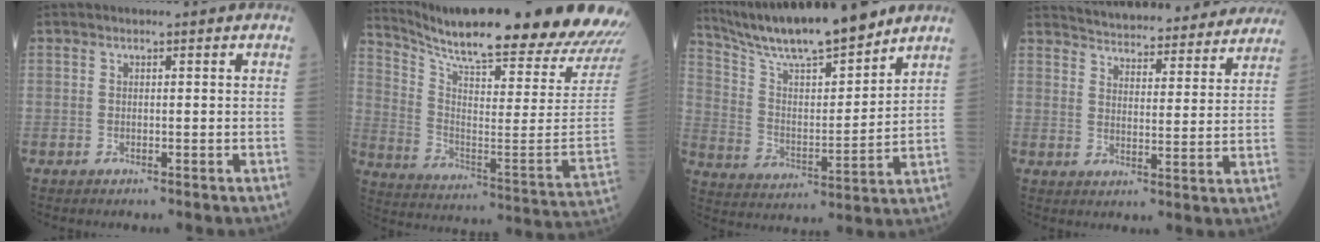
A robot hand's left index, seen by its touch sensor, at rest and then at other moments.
{"total": 28.5, "force": [25.2, 1.0, 13.3], "torque": [-0.232, -0.091, 0.351]}
{"total": 16.8, "force": [14.8, 1.2, 7.8], "torque": [-0.145, 0.003, 0.265]}
{"total": 25.5, "force": [24.1, 4.5, 7.1], "torque": [-0.100, -0.028, 0.300]}